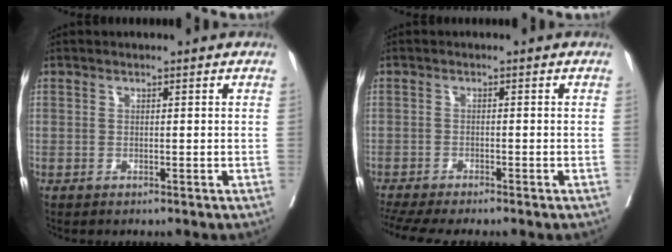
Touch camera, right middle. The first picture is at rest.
{"total": 7.6, "force": [-6.5, 0.3, 3.9], "torque": [-0.058, -0.010, -0.107]}